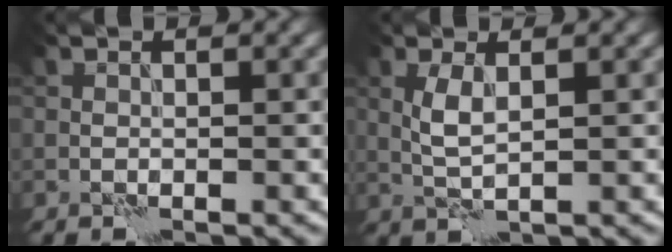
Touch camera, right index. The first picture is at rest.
{"total": 2.3, "force": [0.5, 0.6, 2.2], "torque": [-0.052, 0.004, 0.010]}